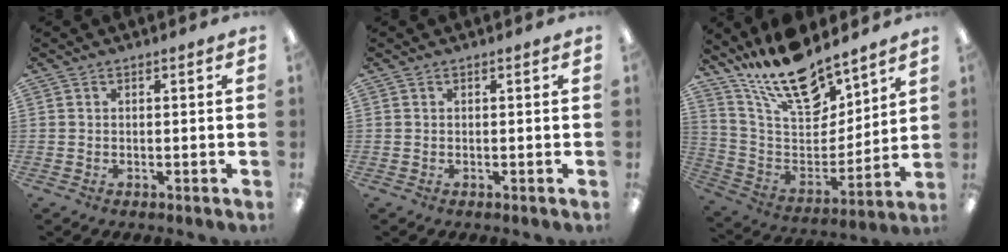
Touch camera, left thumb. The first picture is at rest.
{"total": 0.0}
{"total": 19.5, "force": [15.7, 7.4, 8.9], "torque": [-0.169, -0.102, 0.280]}